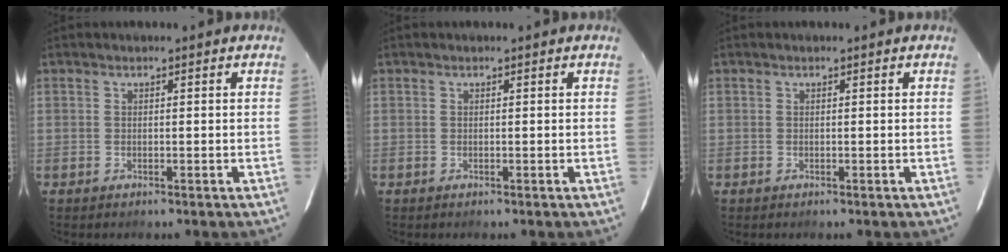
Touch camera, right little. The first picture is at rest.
{"total": 0.0}
{"total": 0.0}